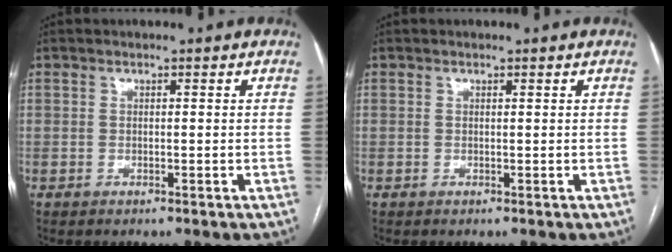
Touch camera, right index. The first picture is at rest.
{"total": 0.0}